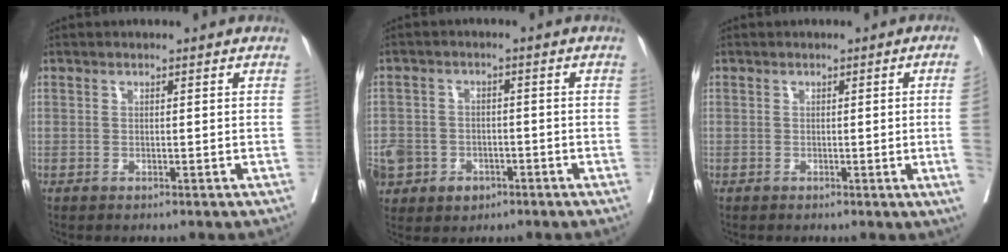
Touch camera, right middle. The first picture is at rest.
{"total": 14.3, "force": [-5.8, 11.8, 5.5], "torque": [-0.161, 0.014, -0.086]}
{"total": 5.0, "force": [-0.6, -1.9, 4.5], "torque": [-0.060, -0.013, -0.005]}